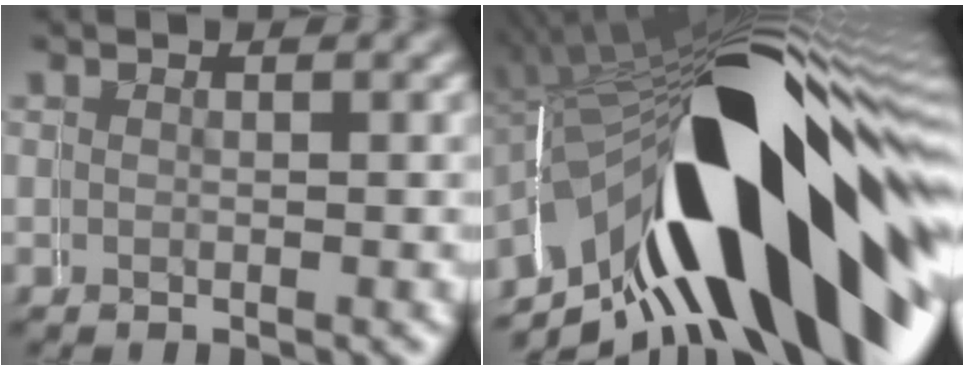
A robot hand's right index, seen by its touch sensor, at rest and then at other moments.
{"total": 23.0, "force": [-3.1, 10.3, 20.4], "torque": [-0.296, 0.040, -0.057]}